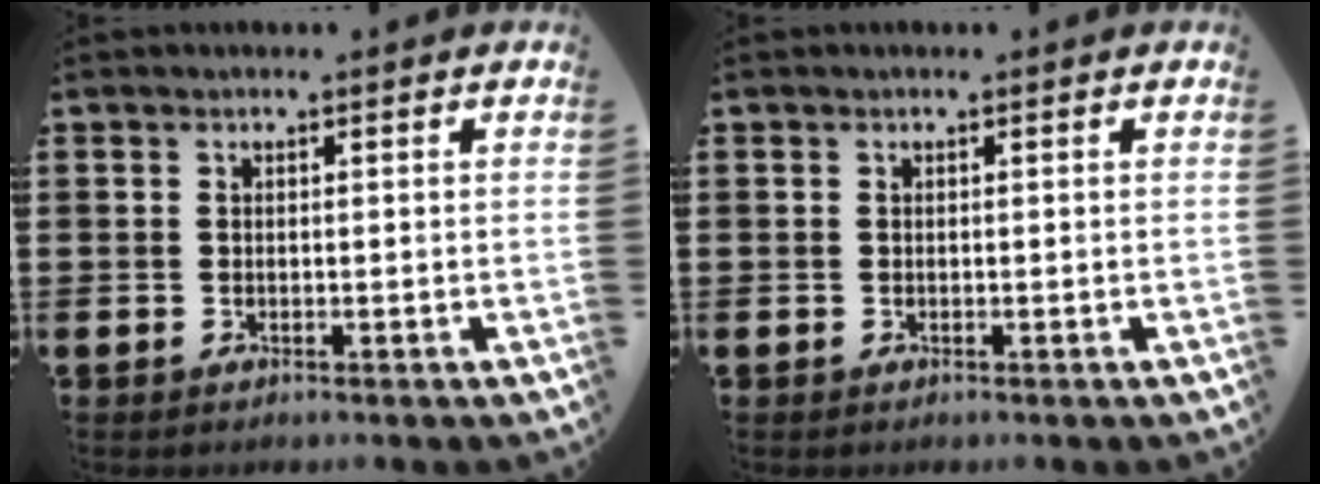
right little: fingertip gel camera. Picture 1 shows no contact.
{"total": 0.0}